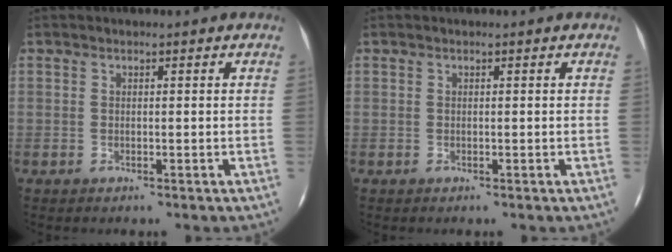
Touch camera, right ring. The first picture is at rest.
{"total": 0.0}